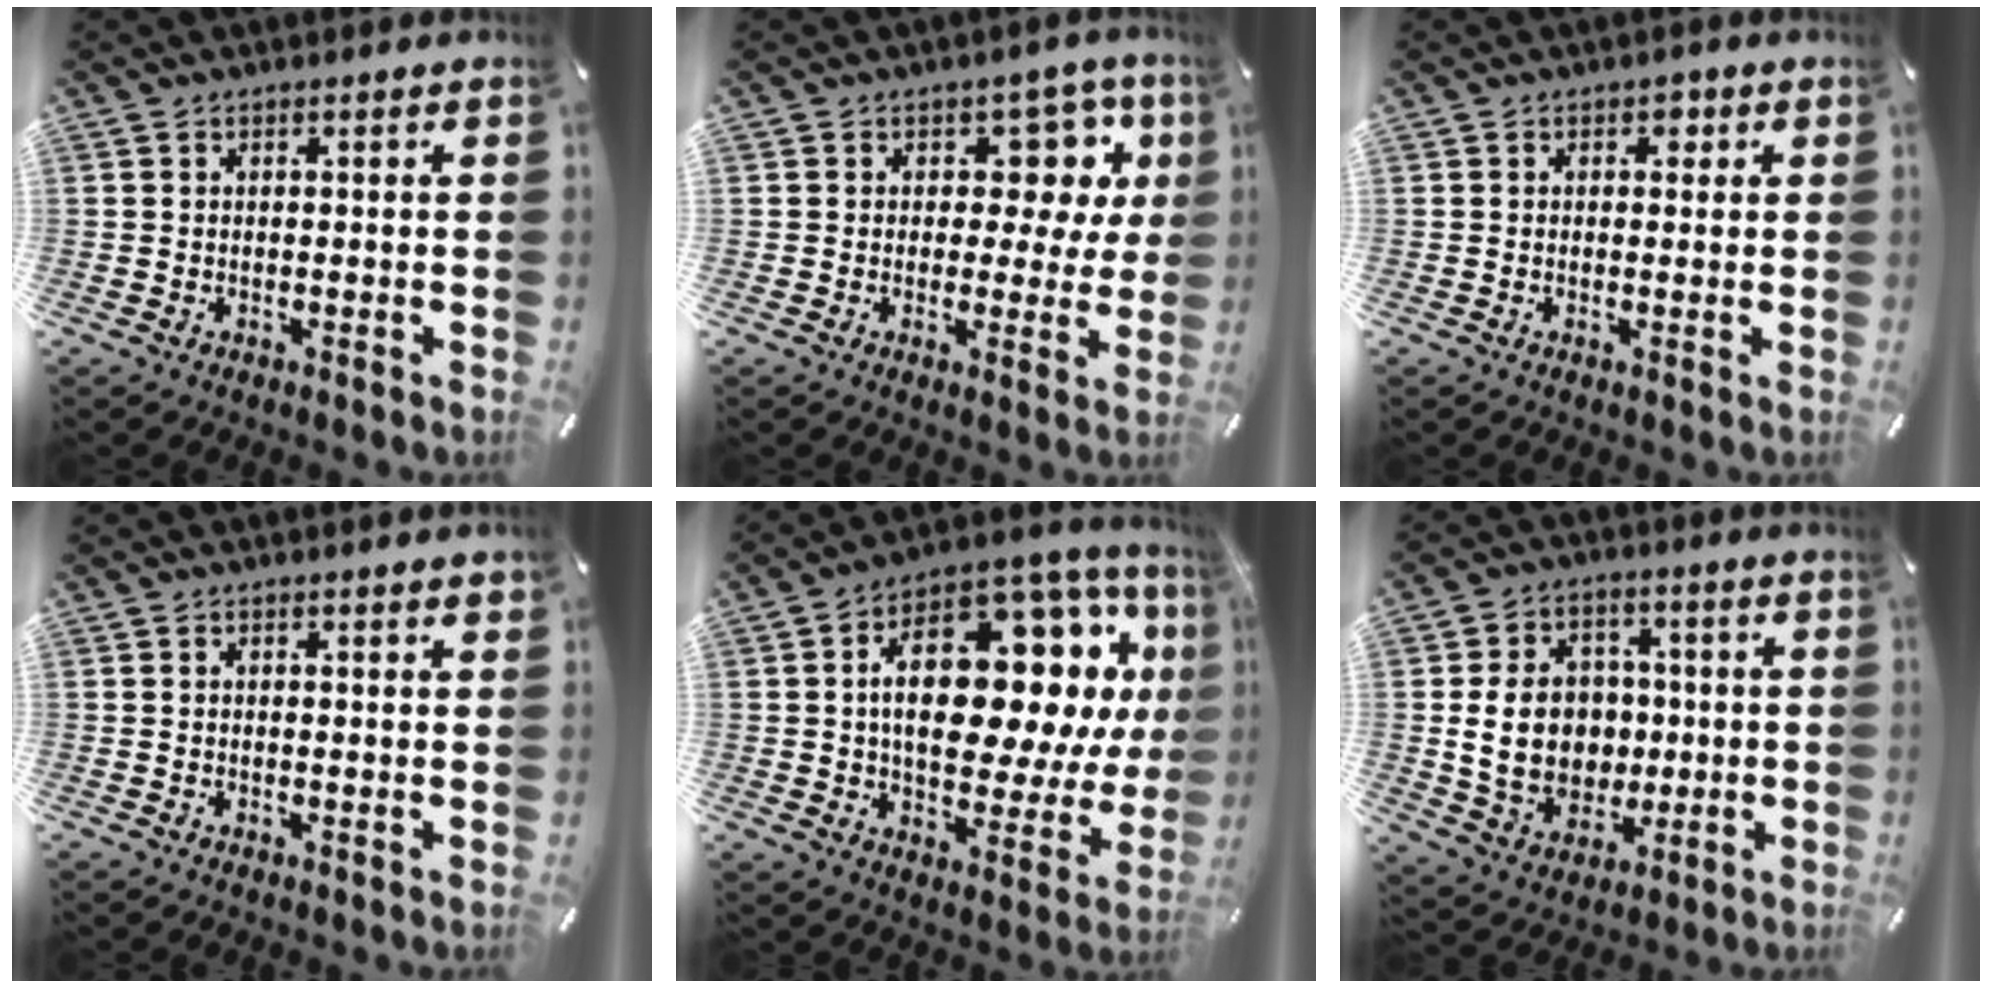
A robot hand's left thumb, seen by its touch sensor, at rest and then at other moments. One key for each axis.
{"total": 10.9, "fx": 4.3, "fy": 7.4, "fz": 6.7, "tx": -0.076, "ty": -0.029, "tz": 0.074}
{"total": 1.9, "fx": 0.5, "fy": 1.6, "fz": 0.9, "tx": -0.005, "ty": 0.001, "tz": 0.002}
{"total": 0.8, "fx": 0.5, "fy": 0.1, "fz": 0.6, "tx": -0.004, "ty": -0.004, "tz": 0.006}
{"total": 24.0, "fx": 6.0, "fy": 13.2, "fz": 19.2, "tx": -0.303, "ty": -0.042, "tz": 0.103}
{"total": 14.0, "fx": 0.0, "fy": 11.5, "fz": 8.0, "tx": -0.158, "ty": 0.010, "tz": 0.006}